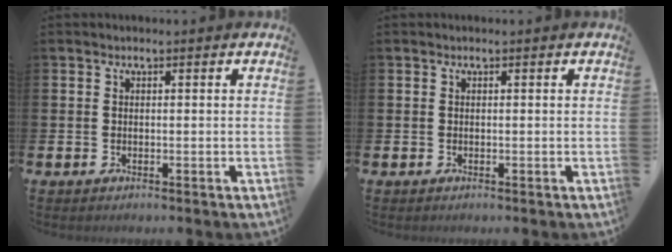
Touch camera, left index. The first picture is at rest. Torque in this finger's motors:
{"motor_torque": [-0.10, 0.03, 0.00, 0.02]}